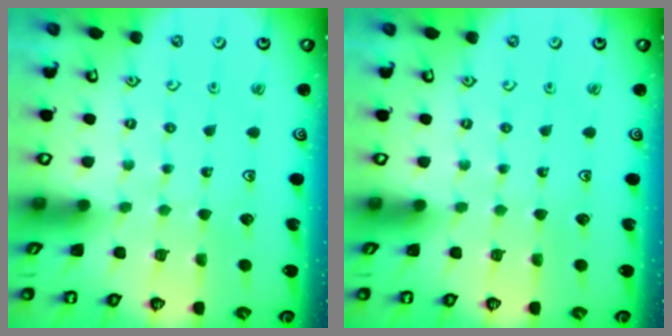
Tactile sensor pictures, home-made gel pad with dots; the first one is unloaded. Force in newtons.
{"total": 0.0}